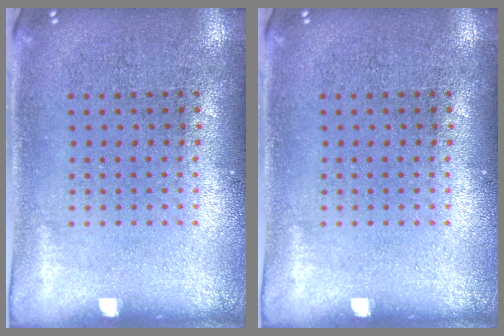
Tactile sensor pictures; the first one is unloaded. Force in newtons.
{"total": 0.0}